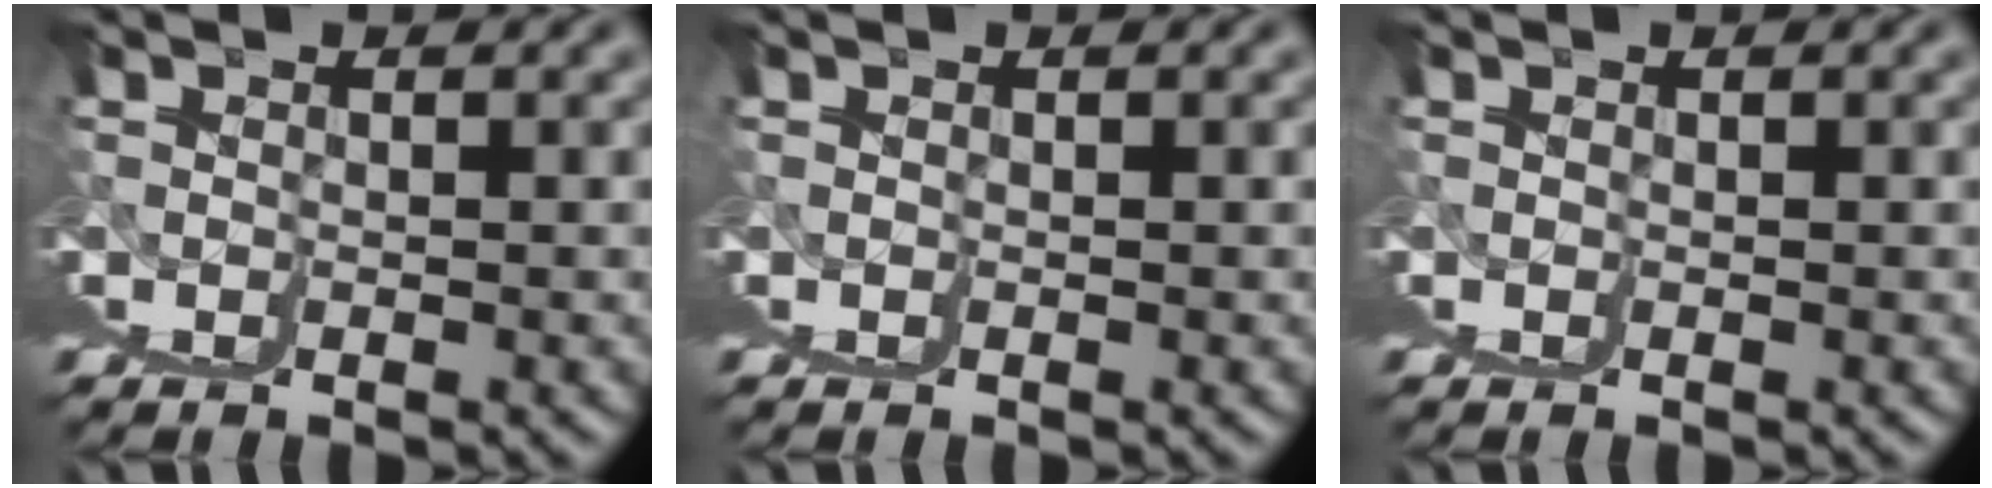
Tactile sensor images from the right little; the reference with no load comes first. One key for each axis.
{"total": 0.0}
{"total": 0.0}